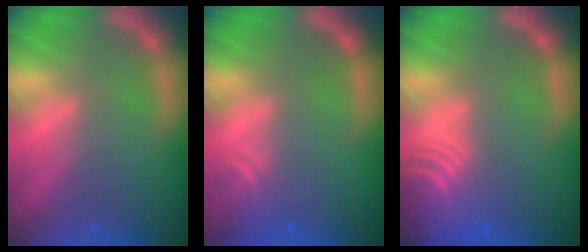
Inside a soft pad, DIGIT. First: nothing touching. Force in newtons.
{"total": 1.9}
{"total": 8.6}